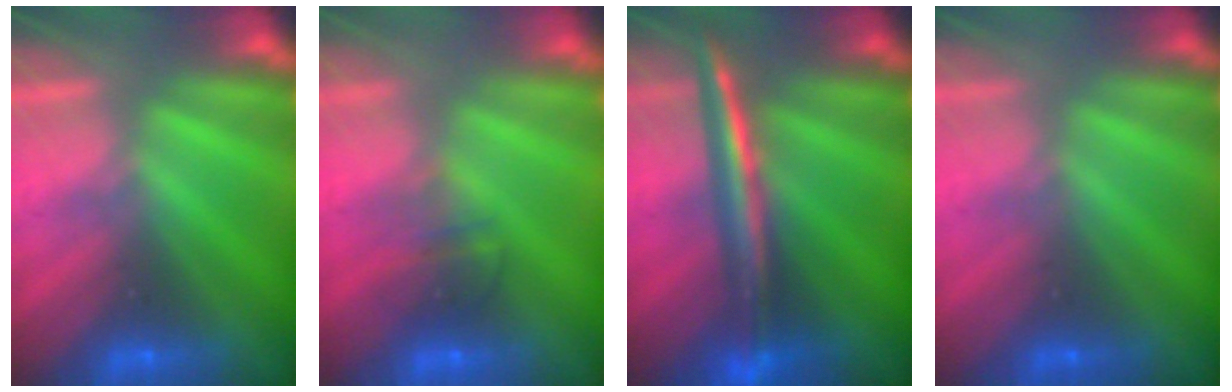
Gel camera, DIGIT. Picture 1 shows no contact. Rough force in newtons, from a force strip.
{"total": 2.3}
{"total": 2.9}
{"total": 2.4}